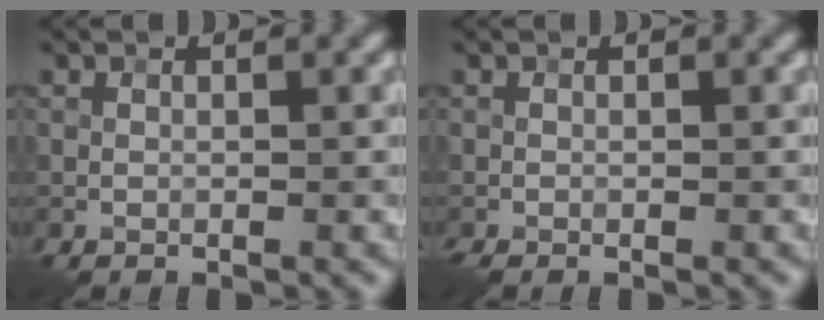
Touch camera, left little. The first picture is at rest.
{"total": 0.7, "force": [-0.6, 0.1, 0.3], "torque": [-0.005, -0.004, -0.015]}